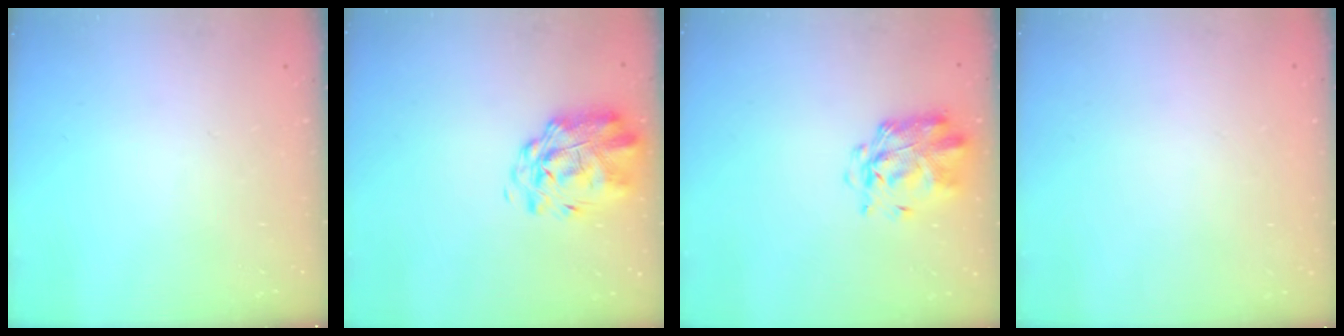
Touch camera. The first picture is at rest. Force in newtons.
{"total": 3.2, "press": 2.7, "slide": 1.7}
{"total": 2.9, "press": 2.8, "slide": 0.8}
{"total": 1.8, "press": 1.8, "slide": 0.2}